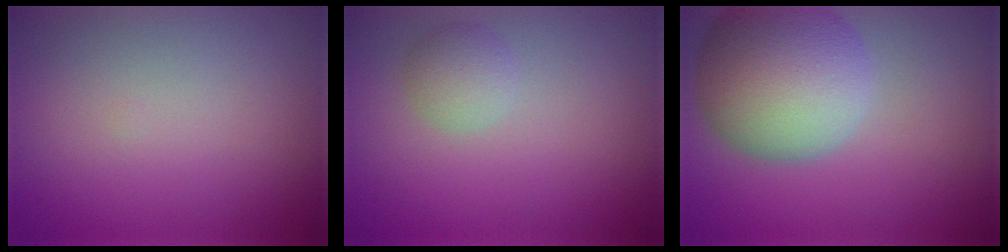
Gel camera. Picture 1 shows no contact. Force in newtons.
{"total": 2.0, "press": 2.0, "slide": 0.0}
{"total": 10.1, "press": 10.1, "slide": 0.9}